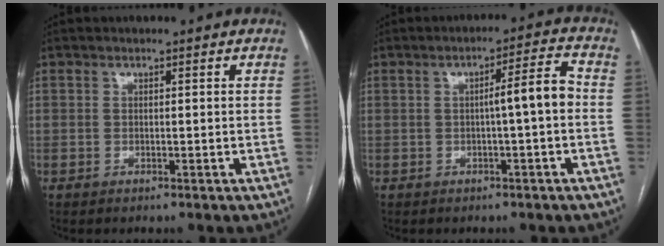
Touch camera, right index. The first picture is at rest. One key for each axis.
{"total": 5.4, "fx": -0.5, "fy": 0.0, "fz": 5.3, "tx": -0.077, "ty": 0.015, "tz": -0.007}